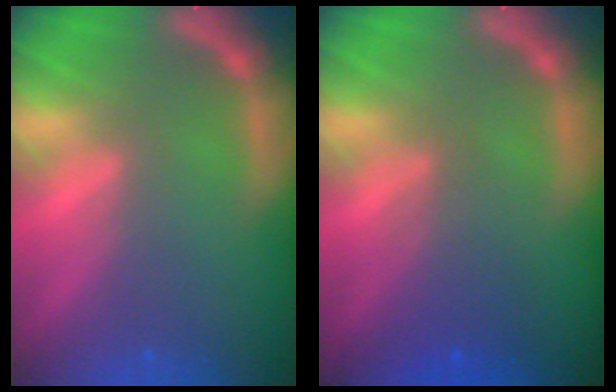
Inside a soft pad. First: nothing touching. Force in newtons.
{"total": 3.0}